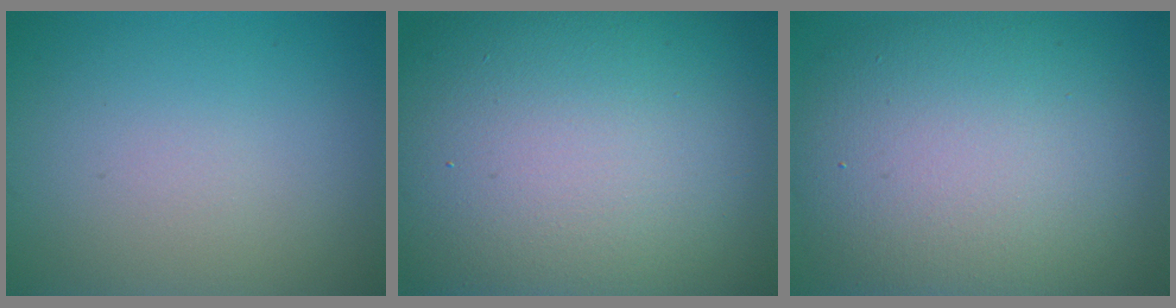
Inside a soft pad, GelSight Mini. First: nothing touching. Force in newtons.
{"total": 19.6, "press": 19.5, "slide": 1.3}
{"total": 12.8, "press": 12.8, "slide": 1.0}